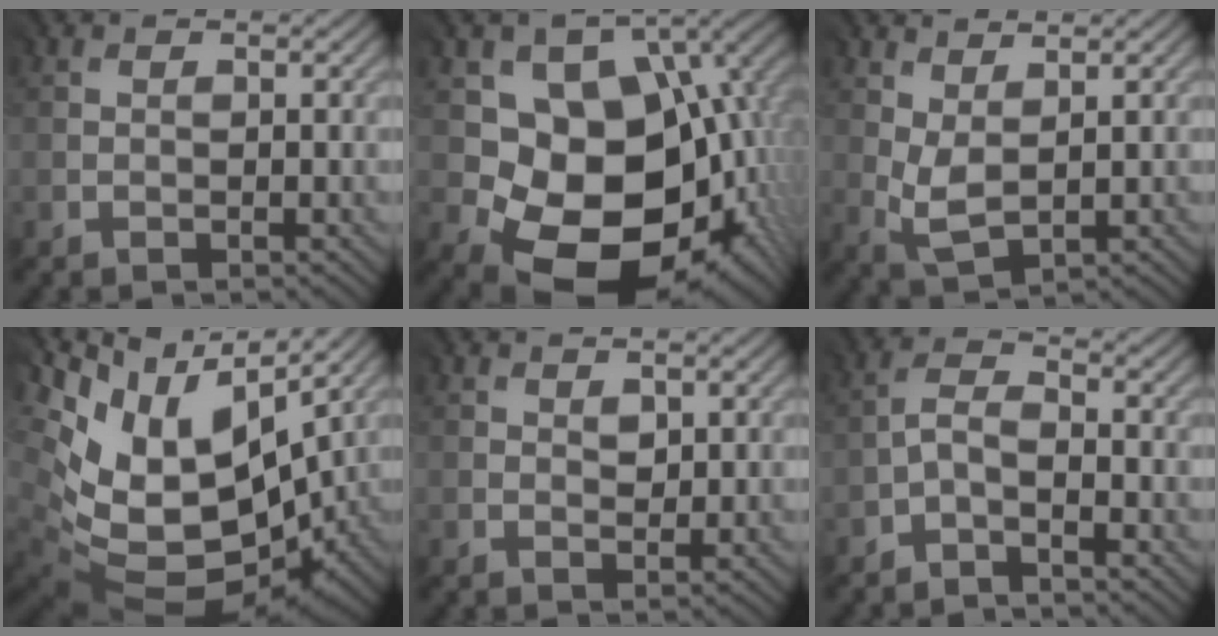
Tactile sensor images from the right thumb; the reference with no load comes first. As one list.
[{"total": 16.1, "force": [-1.3, 11.8, 10.8], "torque": [-0.161, -0.034, -0.006]}, {"total": 3.3, "force": [1.1, 1.6, 2.6], "torque": [-0.077, -0.004, 0.028]}, {"total": 15.2, "force": [1.1, 10.6, 10.8], "torque": [-0.206, -0.033, 0.078]}, {"total": 1.5, "force": [0.7, 1.0, 0.8], "torque": [-0.014, -0.002, 0.016]}, {"total": 2.7, "force": [-2.0, 0.7, 1.7], "torque": [-0.038, 0.004, -0.049]}]